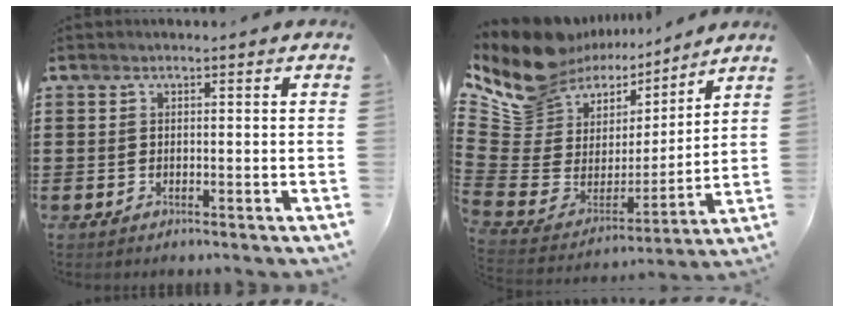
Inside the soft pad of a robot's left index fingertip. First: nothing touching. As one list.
[{"total": 12.2, "force": [9.1, 7.5, 3.0], "torque": [-0.122, -0.068, 0.164]}]